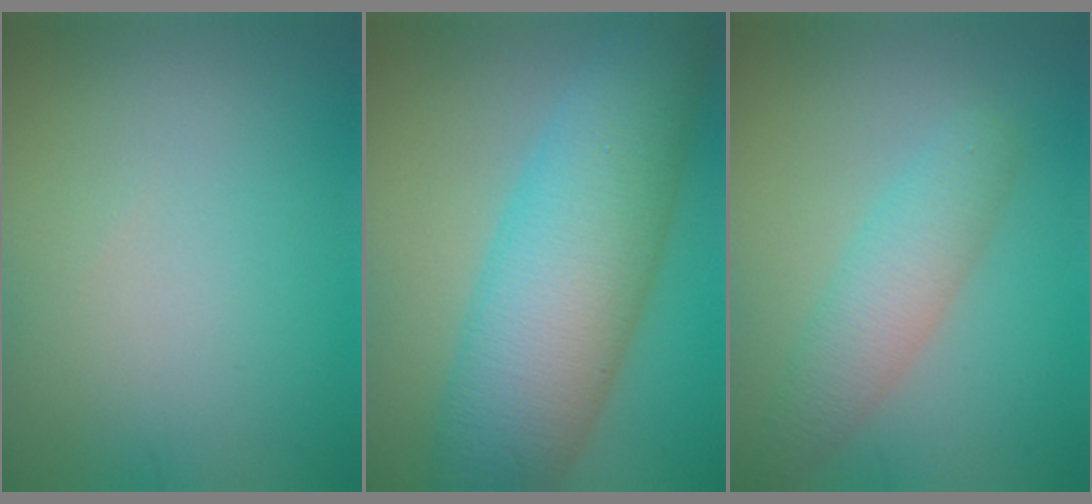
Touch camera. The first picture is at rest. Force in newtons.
{"total": 11.1, "press": 11.1, "slide": 0.0}
{"total": 3.7, "press": 3.7, "slide": 0.1}